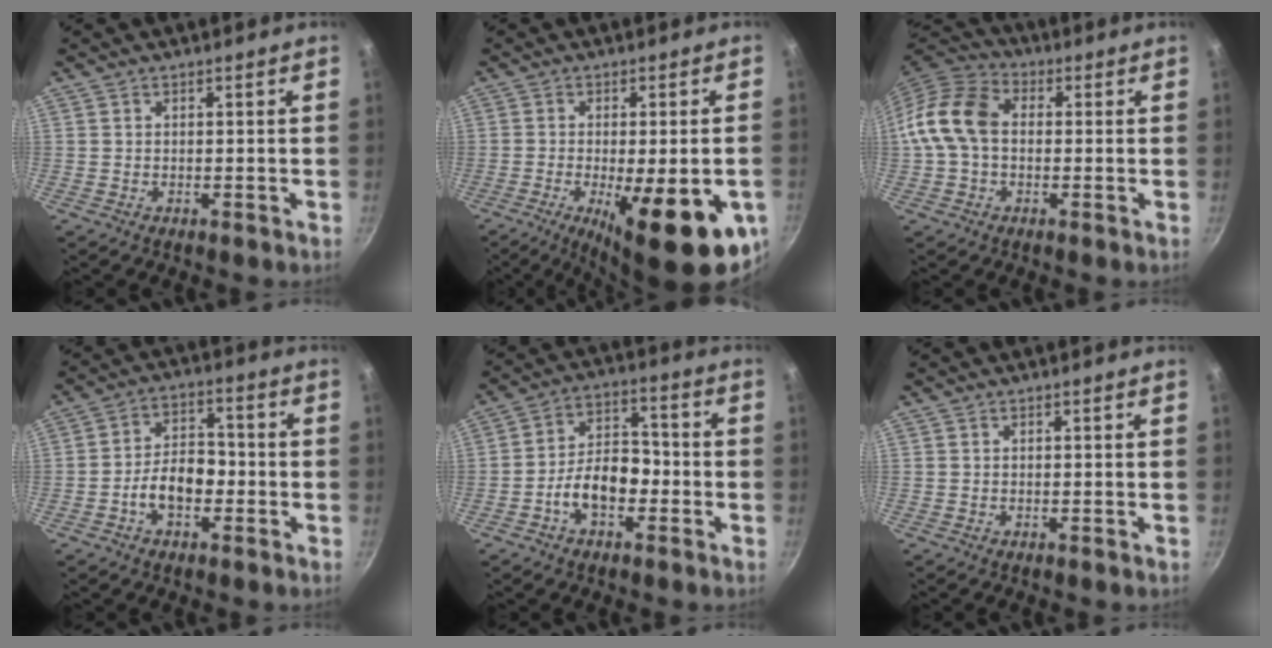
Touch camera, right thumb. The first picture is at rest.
{"total": 19.3, "force": [-6.7, 5.9, 17.1], "torque": [-0.211, -0.009, -0.084]}
{"total": 11.8, "force": [0.2, 8.5, 8.2], "torque": [-0.137, 0.030, -0.016]}
{"total": 8.4, "force": [-2.7, 5.3, 6.0], "torque": [-0.075, 0.036, -0.050]}
{"total": 12.0, "force": [-4.2, 7.3, 8.5], "torque": [-0.105, 0.055, -0.079]}
{"total": 0.0}